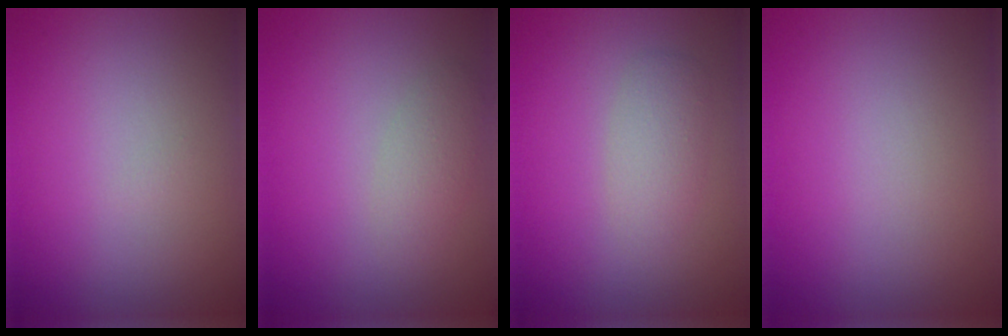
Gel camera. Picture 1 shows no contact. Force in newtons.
{"total": 1.7, "press": 1.7, "slide": 0.1}
{"total": 2.1, "press": 2.1, "slide": 0.1}
{"total": 0.0}